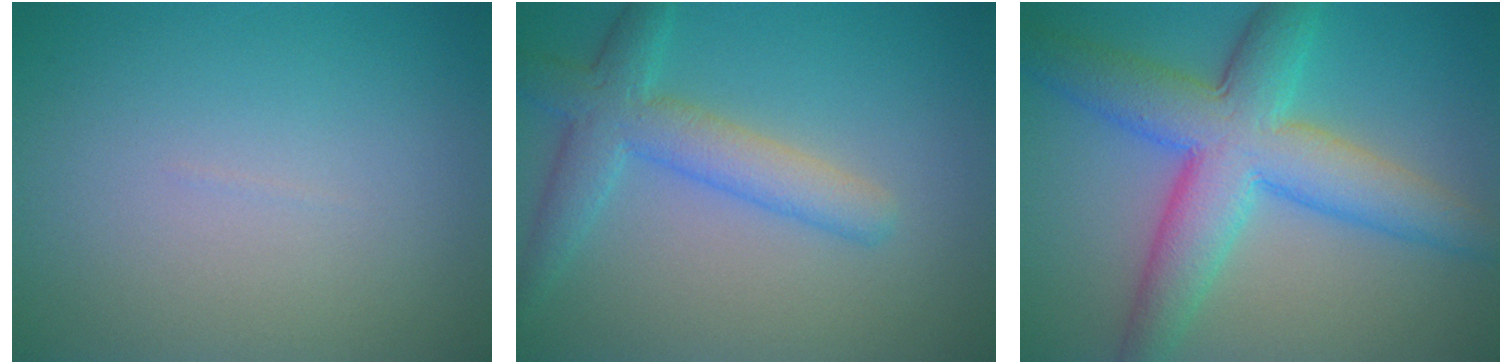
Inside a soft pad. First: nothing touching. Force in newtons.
{"total": 4.5, "press": 4.5, "slide": 0.3}
{"total": 8.7, "press": 8.7, "slide": 0.1}